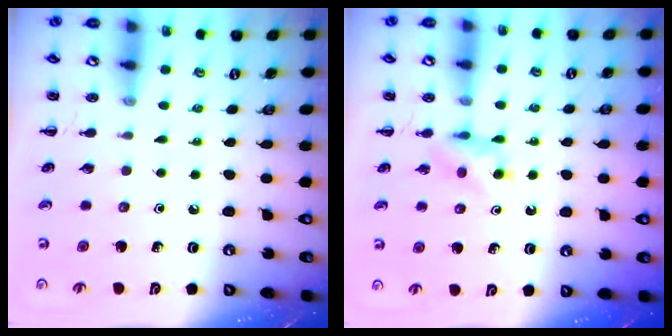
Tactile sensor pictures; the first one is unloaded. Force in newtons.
{"total": 4.9, "press": 4.7, "slide": 1.4}